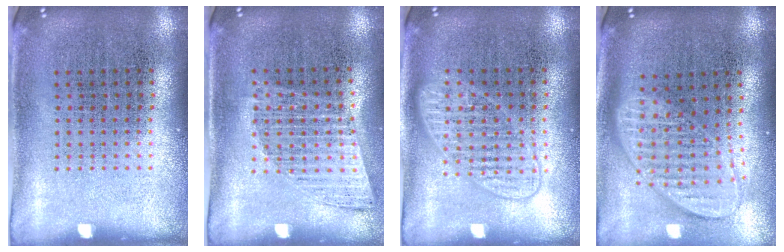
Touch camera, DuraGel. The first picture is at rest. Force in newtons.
{"total": 1.0, "press": 1.0, "slide": 0.1}
{"total": 1.5, "press": 1.4, "slide": 0.3}
{"total": 1.9, "press": 1.5, "slide": 1.1}